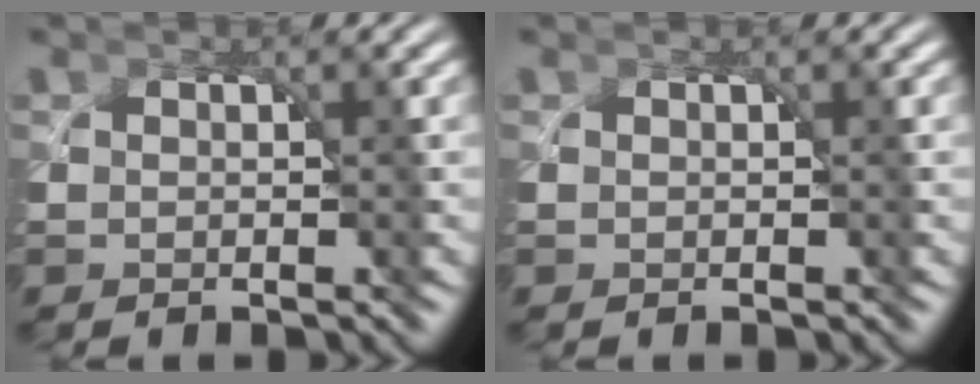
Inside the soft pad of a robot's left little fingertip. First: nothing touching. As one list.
[{"total": 0.0}]